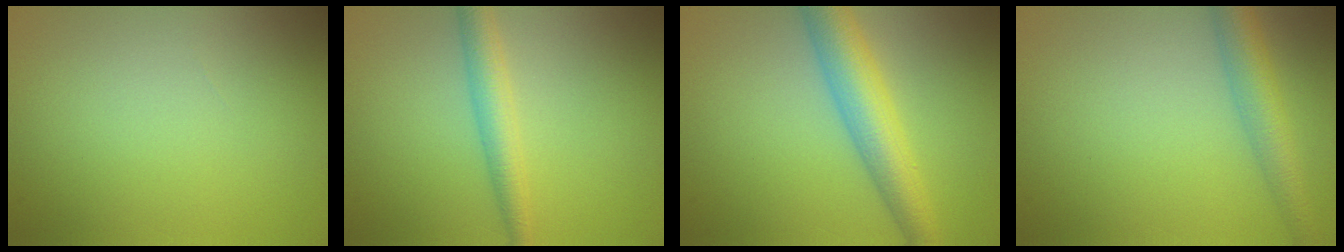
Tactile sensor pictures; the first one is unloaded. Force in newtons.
{"total": 2.9, "press": 2.9, "slide": 0.0}
{"total": 5.6, "press": 5.6, "slide": 0.1}
{"total": 3.8, "press": 3.8, "slide": 0.1}